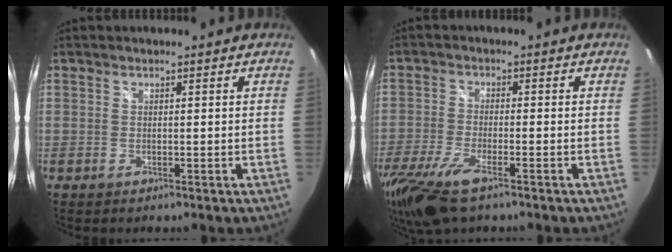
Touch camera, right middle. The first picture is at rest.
{"total": 12.3, "force": [-8.2, 3.6, 8.5], "torque": [-0.197, -0.047, -0.157]}